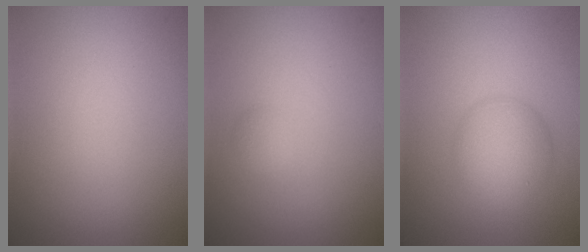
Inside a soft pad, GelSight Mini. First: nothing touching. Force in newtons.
{"total": 0.8, "press": 0.8, "slide": 0.0}
{"total": 4.4, "press": 4.4, "slide": 0.1}